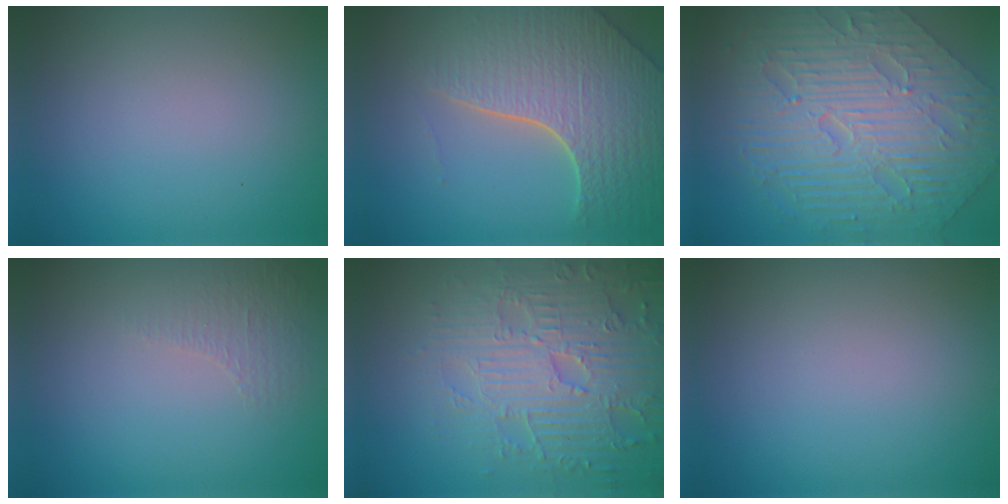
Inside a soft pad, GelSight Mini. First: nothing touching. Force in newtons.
{"total": 8.0, "press": 5.7, "slide": 5.7}
{"total": 10.7, "press": 7.2, "slide": 8.0}
{"total": 0.9, "press": 0.5, "slide": 0.8}
{"total": 7.0, "press": 5.6, "slide": 4.3}
{"total": 0.0}